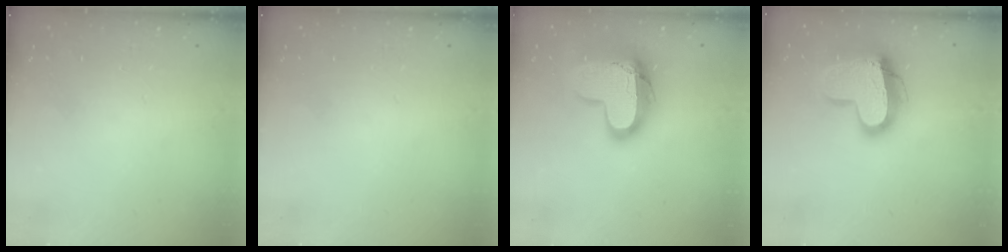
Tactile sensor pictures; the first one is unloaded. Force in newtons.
{"total": 0.0}
{"total": 16.2, "press": 16.1, "slide": 1.3}
{"total": 16.7, "press": 16.6, "slide": 1.4}